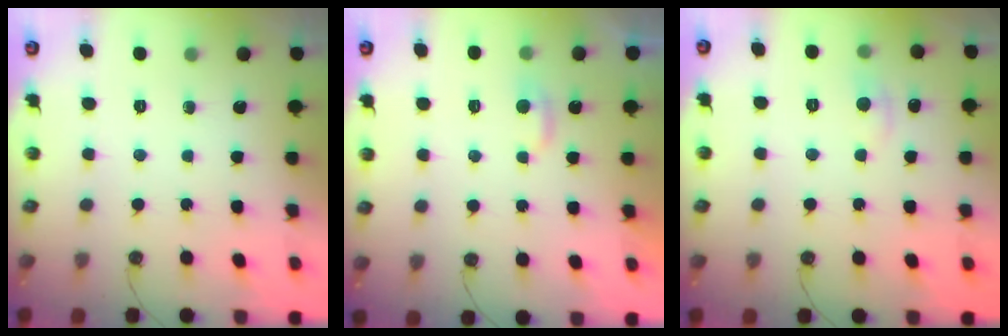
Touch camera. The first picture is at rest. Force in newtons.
{"total": 3.0, "press": 3.0, "slide": 0.4}
{"total": 1.6, "press": 1.4, "slide": 0.8}